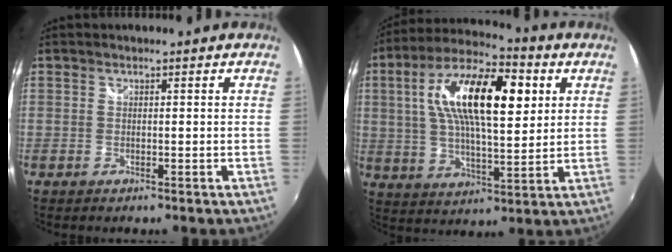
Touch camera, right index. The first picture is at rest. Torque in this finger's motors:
{"motor_torque": [1.44, 0.70, 0.61, 0.21]}